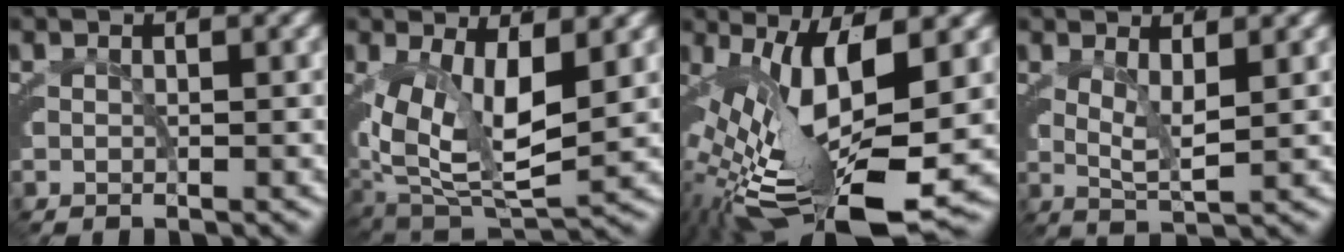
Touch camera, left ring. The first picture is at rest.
{"total": 9.2, "force": [-1.2, 5.6, 7.3], "torque": [-0.132, -0.045, 0.006]}
{"total": 11.7, "force": [-3.7, 4.5, 10.1], "torque": [-0.189, -0.043, -0.028]}
{"total": 3.3, "force": [1.4, 0.3, 2.9], "torque": [-0.047, -0.013, 0.033]}